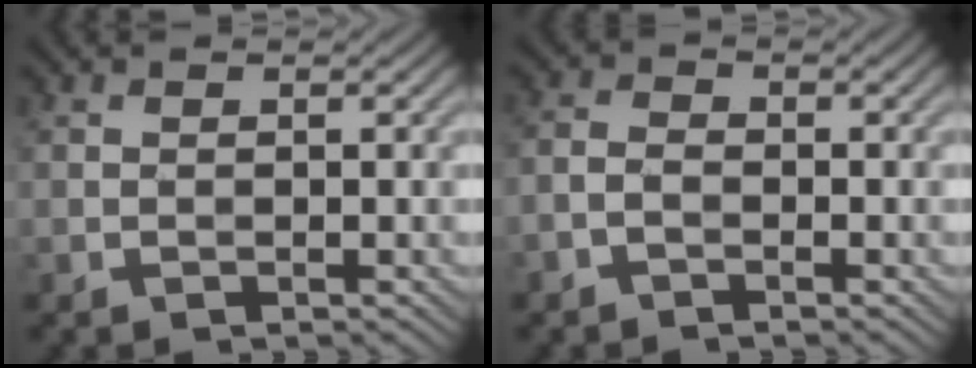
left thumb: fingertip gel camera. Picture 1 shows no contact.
{"total": 1.8, "force": [-1.3, 0.8, 1.1], "torque": [-0.024, 0.002, -0.032]}